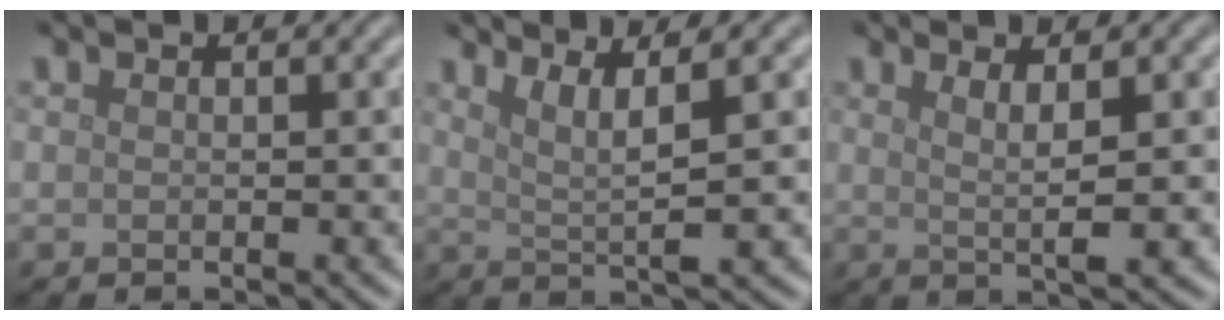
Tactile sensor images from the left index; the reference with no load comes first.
{"total": 3.3, "force": [1.5, 0.5, 2.9], "torque": [-0.051, -0.004, 0.032]}
{"total": 3.0, "force": [0.8, 0.6, 2.8], "torque": [-0.048, -0.005, 0.014]}